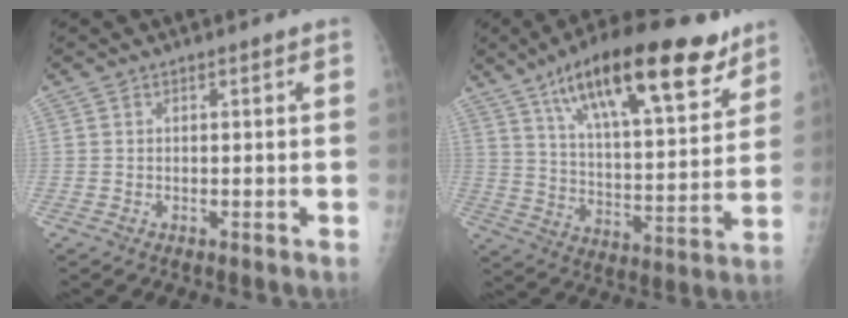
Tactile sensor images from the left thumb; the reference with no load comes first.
{"total": 24.2, "force": [14.7, 7.9, 17.5], "torque": [-0.253, -0.043, 0.241]}